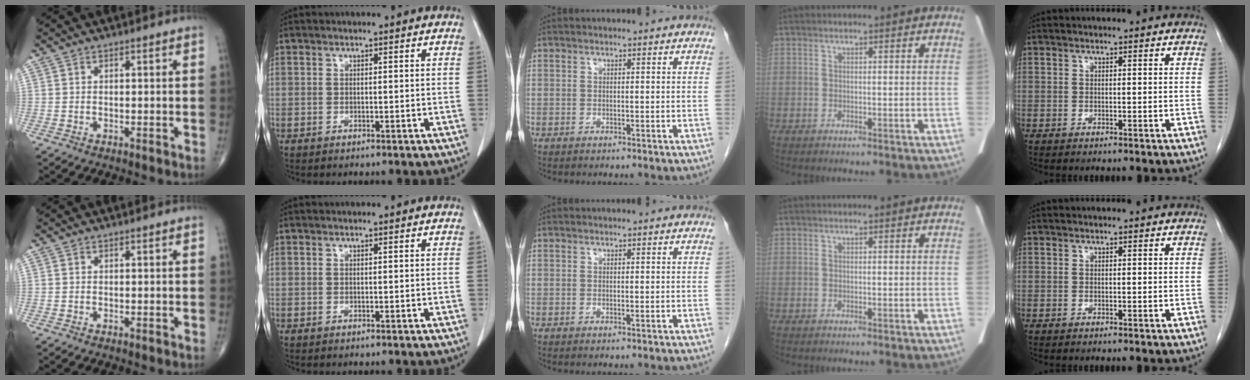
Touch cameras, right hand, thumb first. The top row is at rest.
{}